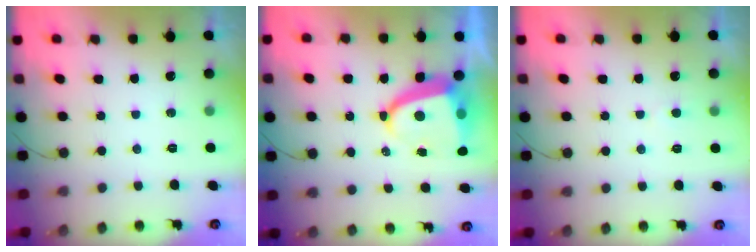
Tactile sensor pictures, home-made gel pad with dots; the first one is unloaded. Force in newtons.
{"total": 8.3, "press": 8.2, "slide": 1.0}
{"total": 2.7, "press": 2.7, "slide": 0.3}